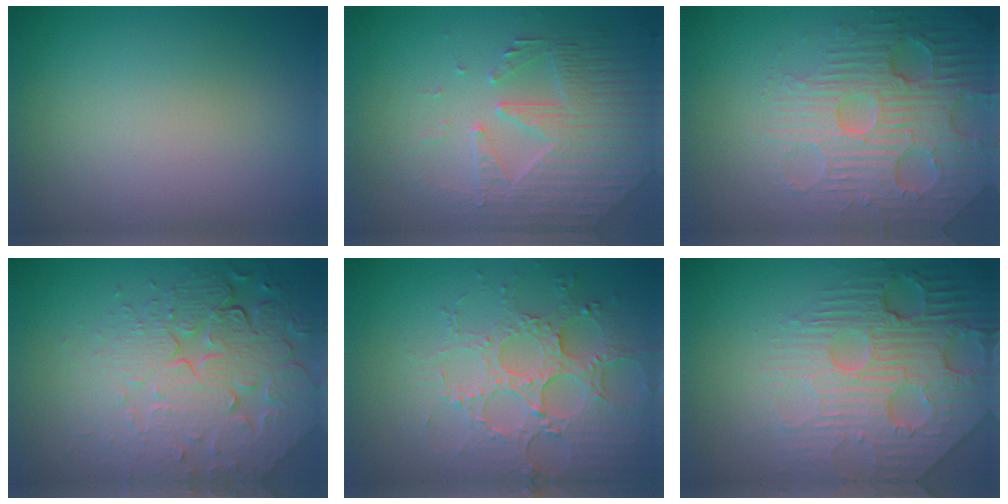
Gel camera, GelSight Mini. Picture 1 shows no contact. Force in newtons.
{"total": 4.4, "press": 4.2, "slide": 1.3}
{"total": 5.3, "press": 5.2, "slide": 1.2}
{"total": 8.1, "press": 5.8, "slide": 5.7}
{"total": 4.5, "press": 4.5, "slide": 0.4}
{"total": 6.2, "press": 5.3, "slide": 3.4}